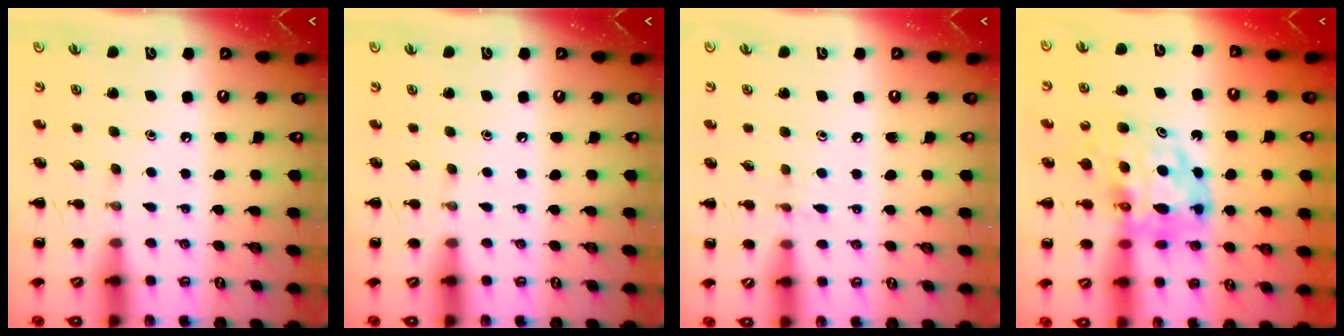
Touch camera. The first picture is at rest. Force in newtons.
{"total": 0.0}
{"total": 5.0, "press": 4.6, "slide": 1.9}
{"total": 10.9, "press": 10.4, "slide": 3.4}